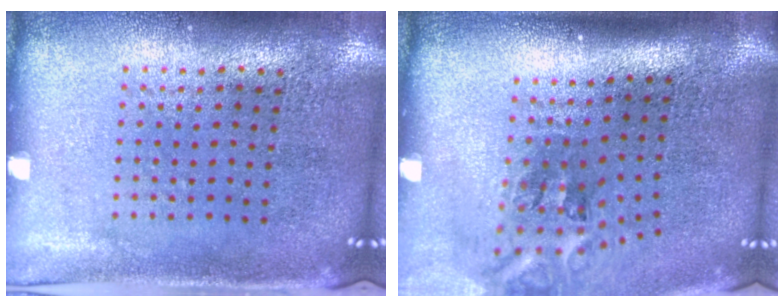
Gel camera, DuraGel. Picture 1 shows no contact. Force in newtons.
{"total": 2.2, "press": 1.3, "slide": 1.8}